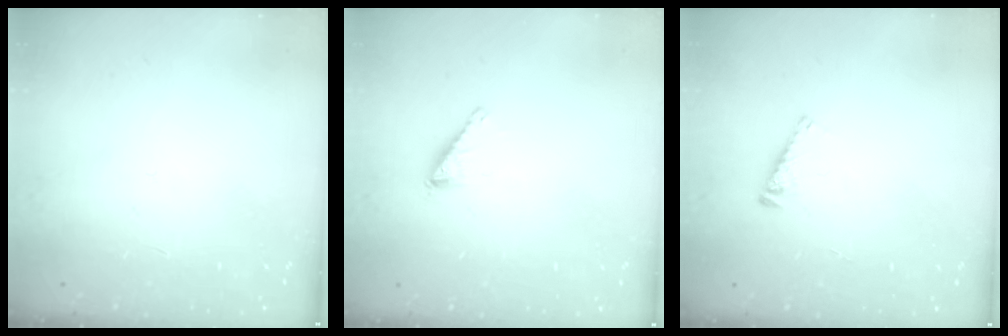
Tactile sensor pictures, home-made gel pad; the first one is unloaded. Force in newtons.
{"total": 1.8, "press": 1.7, "slide": 0.1}
{"total": 4.6, "press": 4.6, "slide": 0.5}